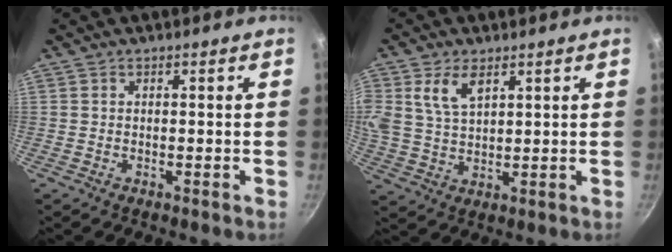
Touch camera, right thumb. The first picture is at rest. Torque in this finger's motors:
{"motor_torque": [-0.03, 0.64, 0.64, -0.04, 0.29]}